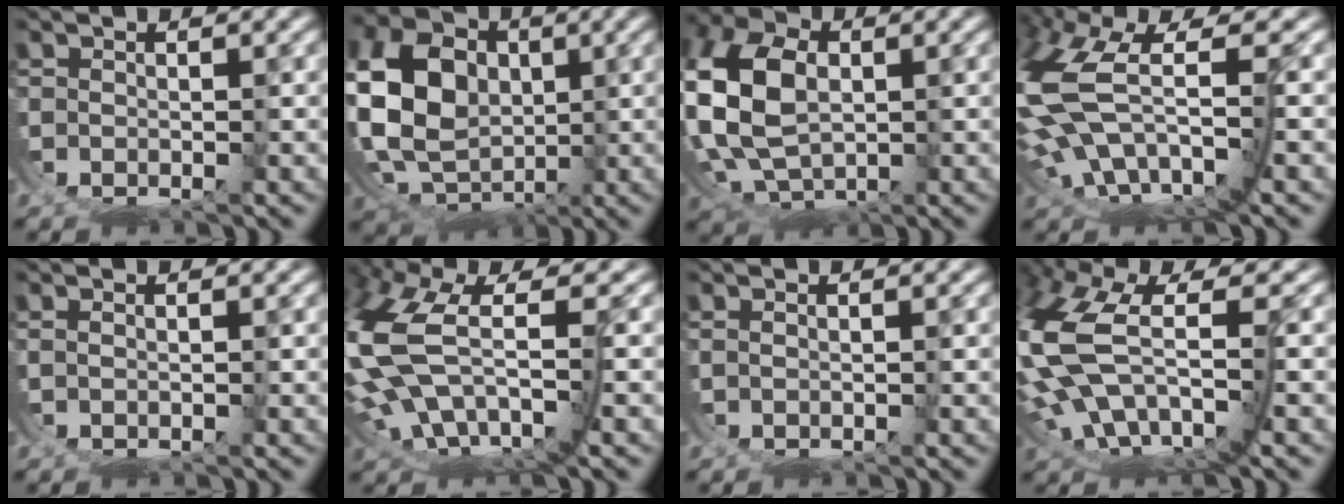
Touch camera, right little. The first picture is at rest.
{"total": 12.4, "force": [0.4, 9.5, 8.0], "torque": [-0.174, -0.038, 0.017]}
{"total": 9.2, "force": [0.3, 6.5, 6.5], "torque": [-0.178, -0.039, 0.032]}
{"total": 9.0, "force": [0.1, 5.2, 7.4], "torque": [-0.182, -0.016, 0.011]}
{"total": 0.0}
{"total": 8.2, "force": [0.0, 4.5, 6.9], "torque": [-0.179, -0.018, 0.014]}
{"total": 0.6, "force": [0.2, -0.6, 0.0], "torque": [0.005, 0.002, 0.004]}
{"total": 9.4, "force": [-0.1, 5.6, 7.5], "torque": [-0.195, -0.023, 0.013]}